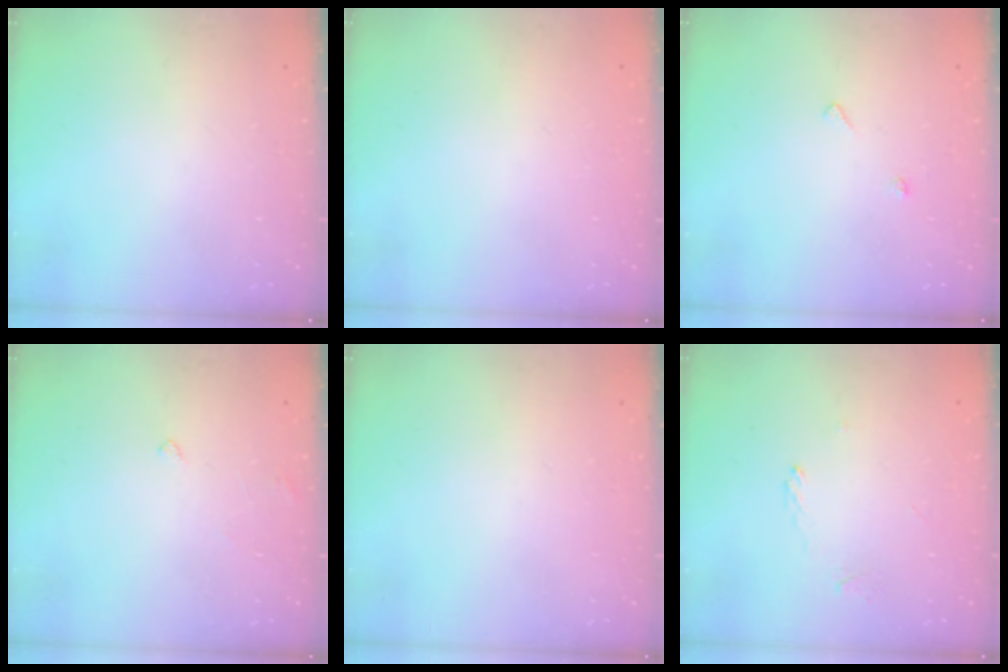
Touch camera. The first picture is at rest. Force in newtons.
{"total": 1.8, "press": 1.8, "slide": 0.1}
{"total": 4.8, "press": 4.8, "slide": 0.3}
{"total": 3.0, "press": 3.0, "slide": 0.2}
{"total": 1.8, "press": 1.8, "slide": 0.1}
{"total": 1.7, "press": 1.7, "slide": 0.3}